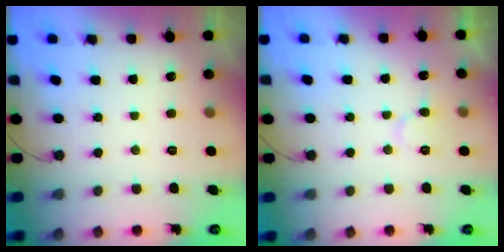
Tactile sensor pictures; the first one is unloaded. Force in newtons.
{"total": 7.0, "press": 7.0, "slide": 0.4}